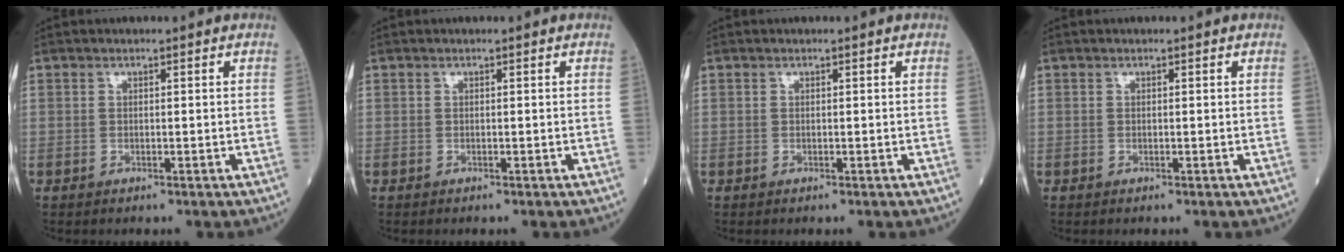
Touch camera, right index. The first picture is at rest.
{"total": 0.0}
{"total": 0.0}
{"total": 0.0}